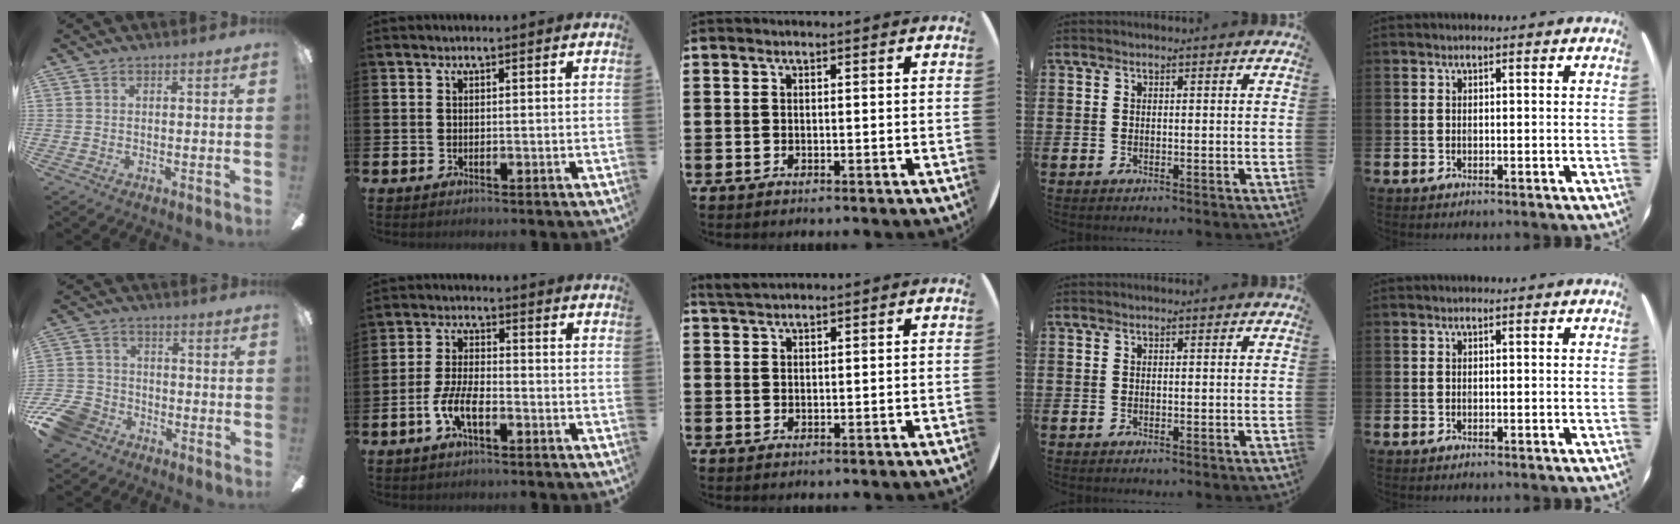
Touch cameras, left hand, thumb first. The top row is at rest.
{"thumb": {"total": 9.7, "force": [-6.2, 6.5, 3.8], "torque": [-0.091, 0.042, -0.115]}, "index": {"total": 5.5, "force": [-2.4, 2.1, 4.5], "torque": [-0.102, 0.006, -0.046]}, "middle": {"total": 2.0, "force": [1.9, 0.3, 0.6], "torque": [-0.015, 0.004, 0.036]}}